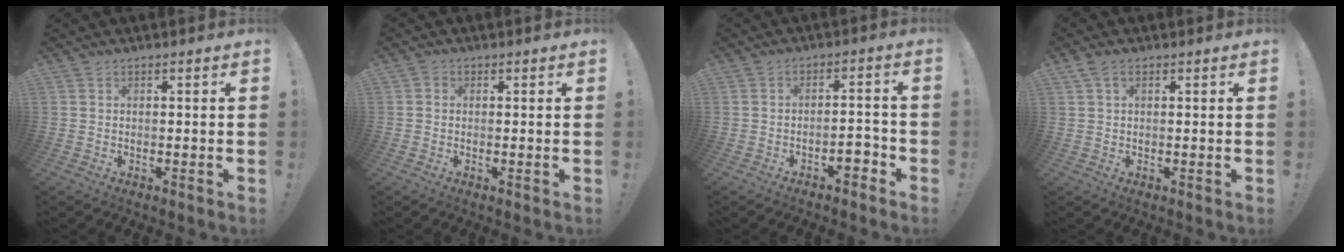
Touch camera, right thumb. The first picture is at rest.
{"total": 0.8, "force": [0.0, 0.8, 0.3], "torque": [-0.004, 0.003, 0.001]}
{"total": 5.2, "force": [-3.4, 2.3, 3.2], "torque": [-0.037, 0.009, -0.058]}
{"total": 2.8, "force": [1.2, 1.6, 2.0], "torque": [-0.040, 0.004, 0.024]}